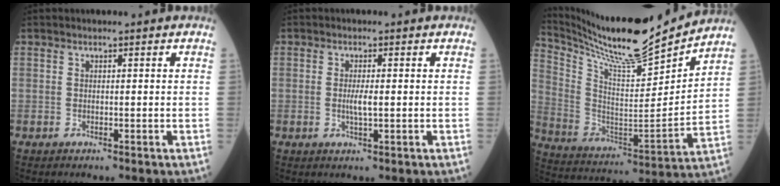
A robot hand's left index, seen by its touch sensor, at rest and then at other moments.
{"total": 2.2, "force": [-0.1, 0.2, 2.2], "torque": [-0.047, -0.003, 0.000]}
{"total": 20.1, "force": [18.4, 0.7, 8.1], "torque": [-0.171, -0.030, 0.310]}